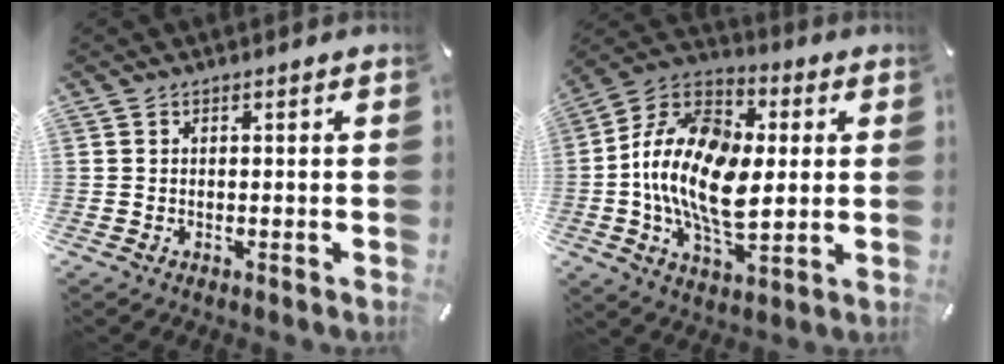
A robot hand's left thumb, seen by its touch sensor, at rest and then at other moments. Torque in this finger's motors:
{"motor_torque": [2.34, 2.67, 1.69, -1.07, 0.37]}